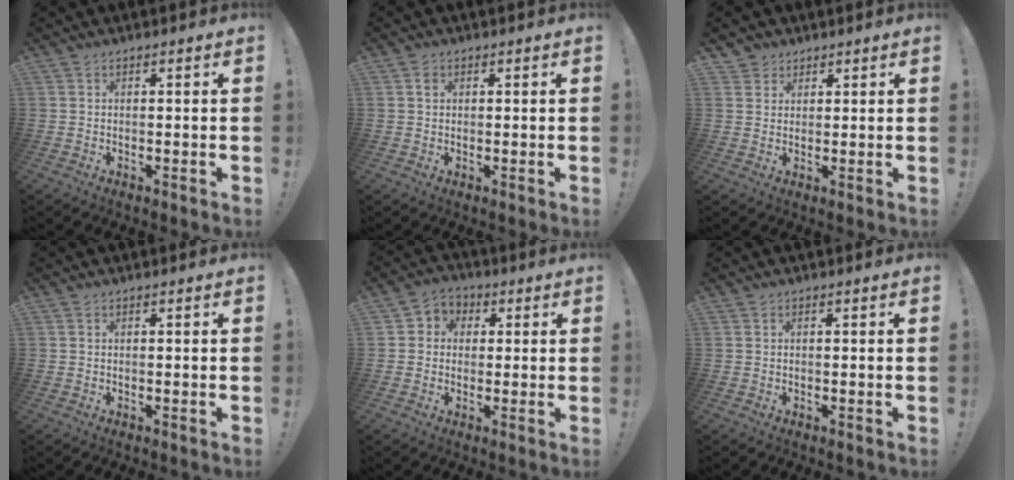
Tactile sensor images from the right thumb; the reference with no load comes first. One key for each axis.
{"total": 1.1, "fx": 0.4, "fy": 0.9, "fz": 0.4, "tx": 0.000, "ty": -0.001, "tz": 0.005}
{"total": 3.1, "fx": 2.1, "fy": 2.3, "fz": -0.1, "tx": 0.001, "ty": -0.010, "tz": 0.039}
{"total": 0.0}
{"total": 5.1, "fx": -0.5, "fy": 4.8, "fz": 1.4, "tx": -0.016, "ty": 0.013, "tz": -0.006}
{"total": 0.0}